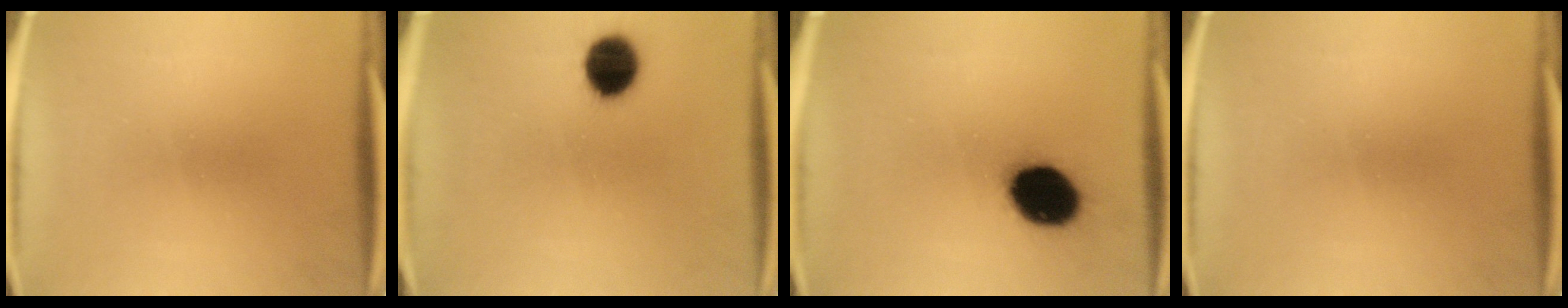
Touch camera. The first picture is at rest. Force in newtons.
{"total": 9.3}
{"total": 15.4}
{"total": 0.0}